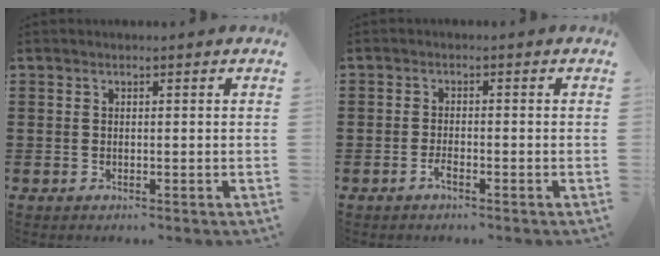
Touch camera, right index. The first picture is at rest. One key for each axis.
{"total": 1.8, "fx": -1.2, "fy": 0.4, "fz": 1.3, "tx": -0.032, "ty": -0.005, "tz": -0.024}